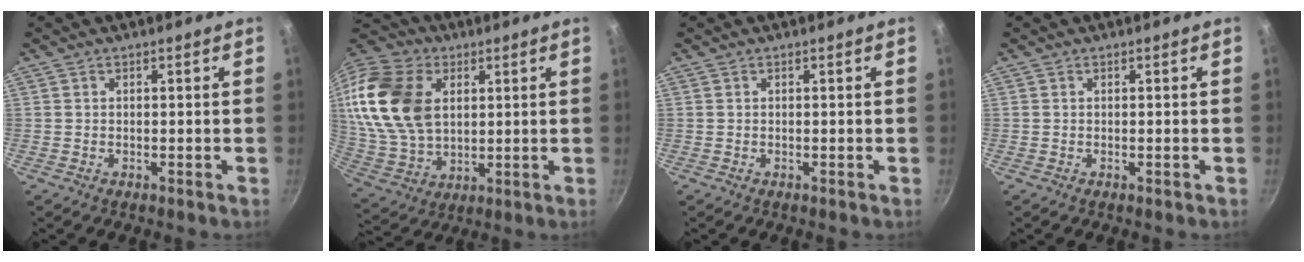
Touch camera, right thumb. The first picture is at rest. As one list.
[{"total": 24.2, "force": [5.7, 16.7, 16.5], "torque": [-0.335, 0.002, 0.113]}, {"total": 0.0}, {"total": 0.0}]